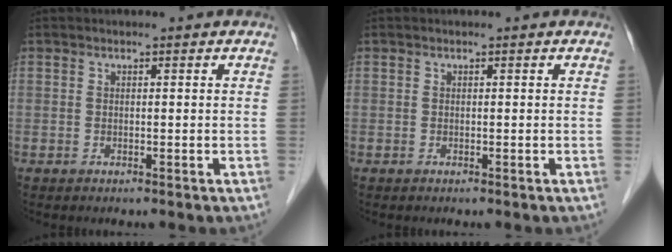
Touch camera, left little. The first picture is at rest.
{"total": 0.0}